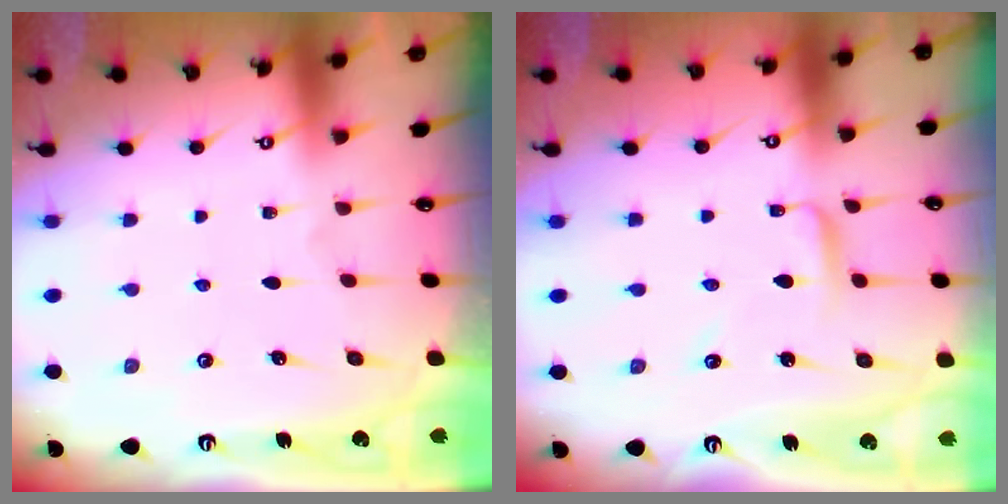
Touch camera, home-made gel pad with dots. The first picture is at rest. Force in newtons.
{"total": 2.9, "press": 2.9, "slide": 0.2}